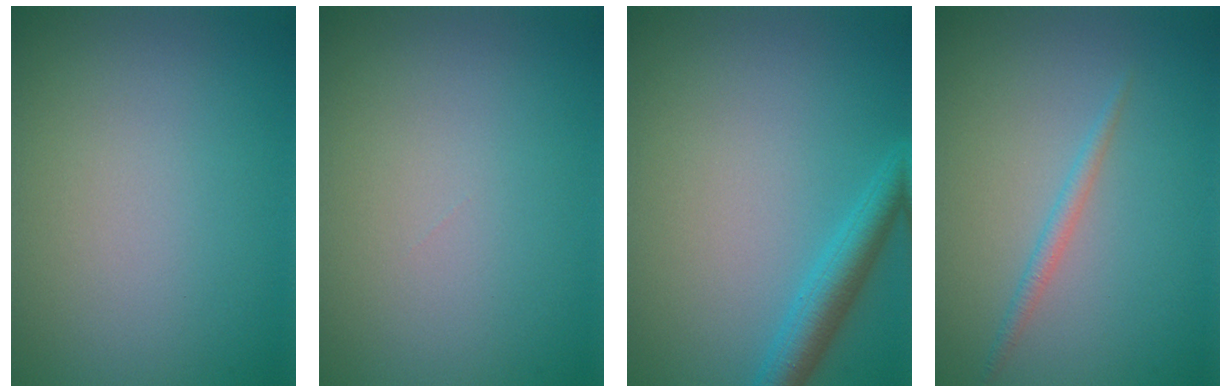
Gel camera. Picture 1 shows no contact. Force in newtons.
{"total": 0.0}
{"total": 3.2, "press": 3.2, "slide": 0.2}
{"total": 0.9, "press": 0.9, "slide": 0.1}